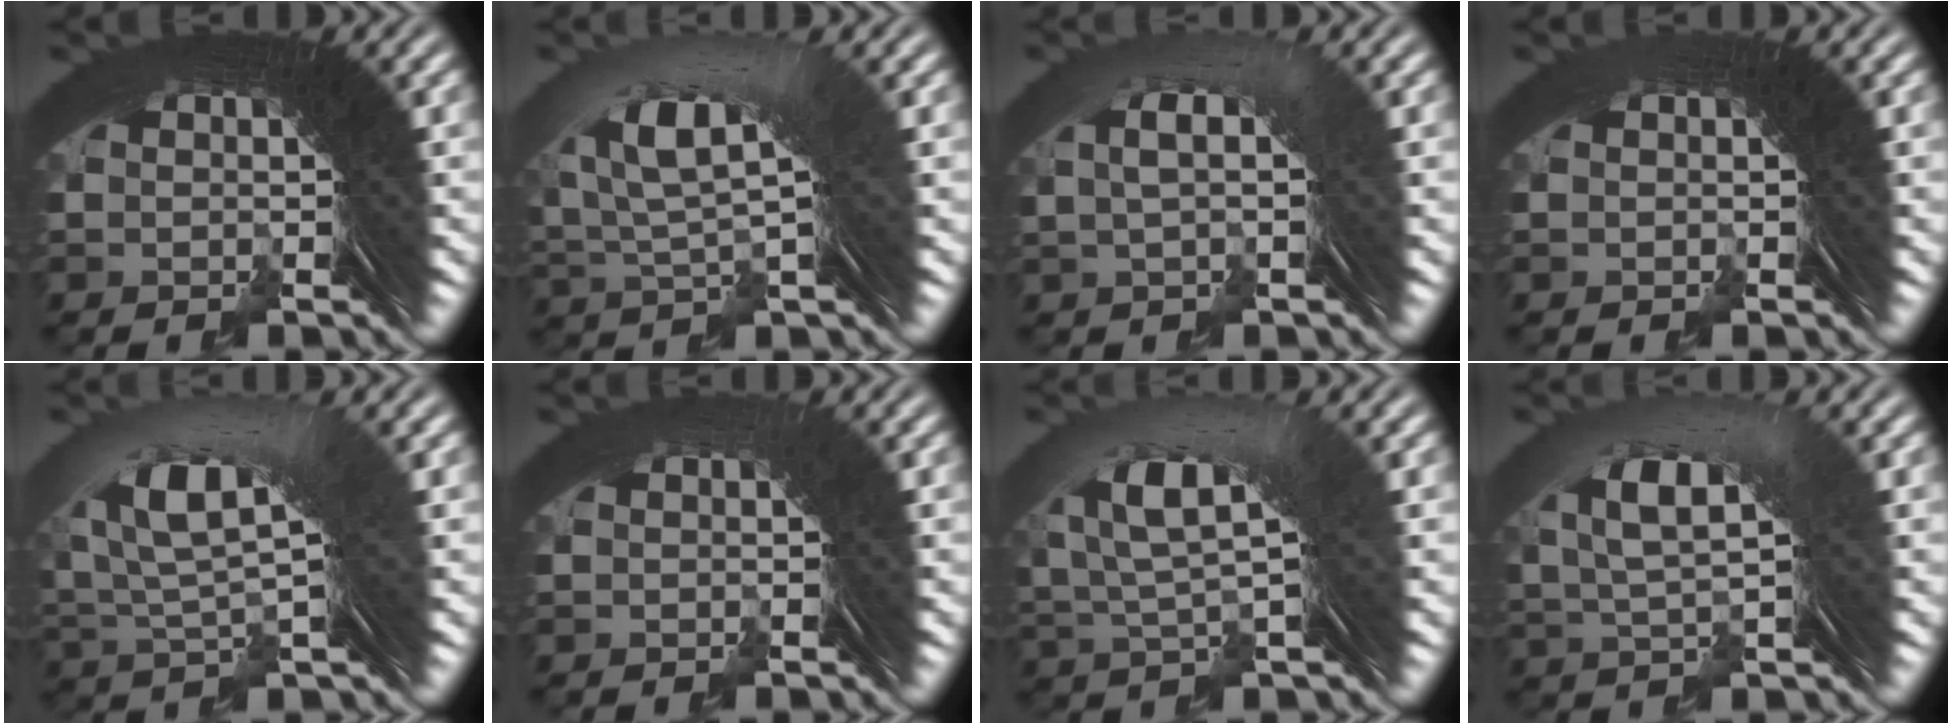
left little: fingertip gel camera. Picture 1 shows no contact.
{"total": 4.4, "force": [1.3, 1.1, 4.0], "torque": [-0.081, 0.008, 0.023]}
{"total": 1.8, "force": [0.4, -0.3, 1.7], "torque": [-0.031, 0.023, 0.005]}
{"total": 0.6, "force": [-0.4, -0.4, -0.3], "torque": [0.010, 0.006, -0.008]}
{"total": 4.9, "force": [1.6, 1.4, 4.4], "torque": [-0.090, 0.006, 0.030]}
{"total": 0.7, "force": [-0.5, -0.5, -0.3], "torque": [0.007, 0.006, -0.010]}
{"total": 4.0, "force": [1.1, 0.8, 3.8], "torque": [-0.073, 0.009, 0.017]}
{"total": 3.5, "force": [1.1, 0.6, 3.3], "torque": [-0.055, 0.015, 0.016]}